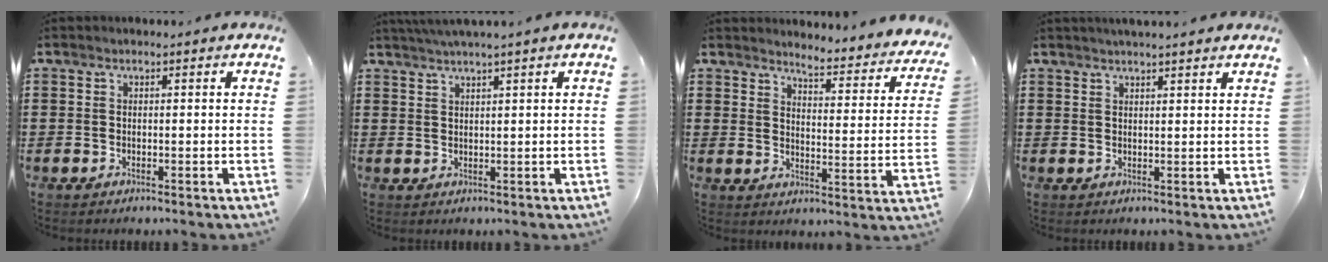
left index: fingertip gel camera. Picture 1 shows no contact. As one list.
[{"total": 1.6, "force": [1.2, -0.9, 0.5], "torque": [-0.009, 0.000, 0.024]}, {"total": 3.1, "force": [3.0, -0.7, 0.4], "torque": [-0.020, -0.038, 0.042]}, {"total": 1.8, "force": [1.7, -0.2, 0.5], "torque": [-0.013, 0.000, 0.034]}]